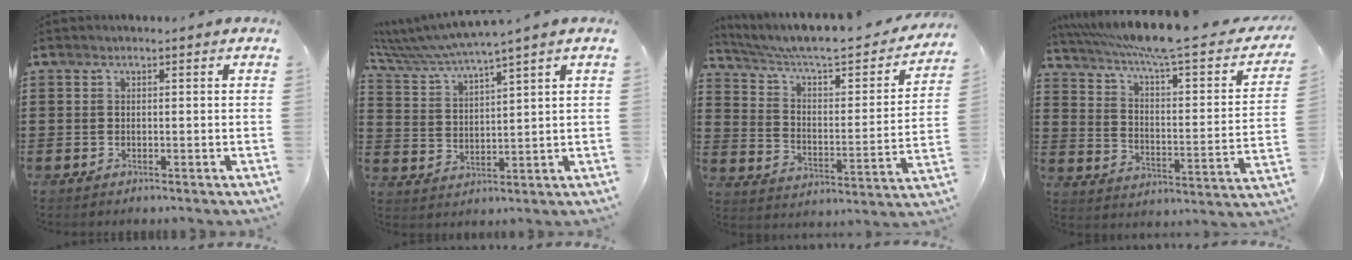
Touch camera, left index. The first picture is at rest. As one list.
[{"total": 4.3, "force": [3.8, -0.7, 1.8], "torque": [-0.055, -0.031, 0.060]}, {"total": 6.1, "force": [5.0, 1.3, 3.1], "torque": [-0.086, -0.045, 0.080]}, {"total": 8.1, "force": [6.1, -0.1, 5.4], "torque": [-0.119, -0.044, 0.093]}]